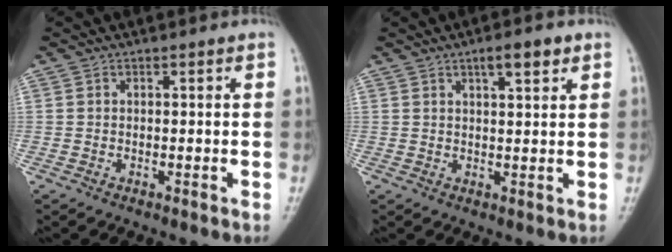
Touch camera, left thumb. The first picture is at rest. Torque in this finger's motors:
{"motor_torque": [2.98, 2.03, 0.38, -0.22, 0.15]}